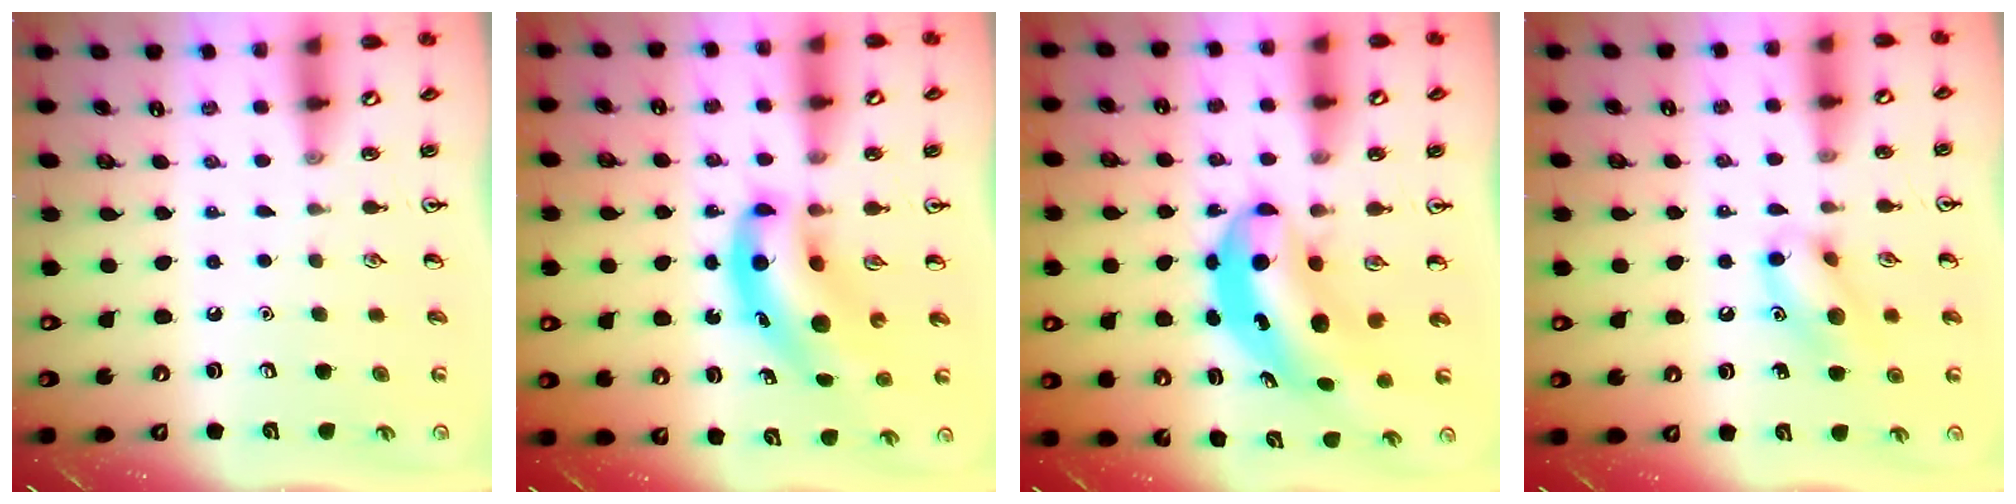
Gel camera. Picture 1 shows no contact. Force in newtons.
{"total": 9.8, "press": 9.4, "slide": 2.8}
{"total": 7.0, "press": 6.7, "slide": 1.8}
{"total": 9.8, "press": 9.7, "slide": 1.2}